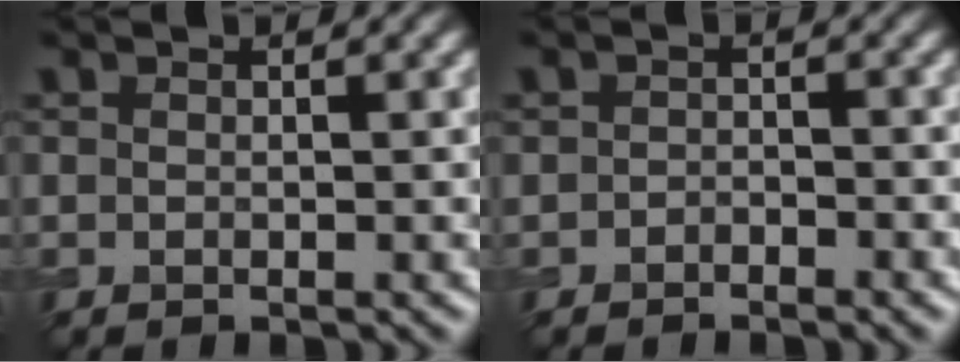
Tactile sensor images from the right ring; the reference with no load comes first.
{"total": 1.0, "force": [-0.8, 0.5, 0.3], "torque": [-0.004, 0.001, -0.015]}